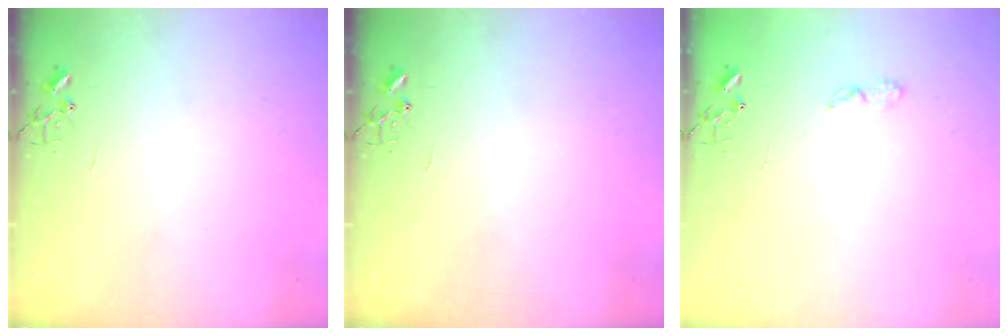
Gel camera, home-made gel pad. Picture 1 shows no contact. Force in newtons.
{"total": 0.0}
{"total": 4.8, "press": 4.8, "slide": 0.5}